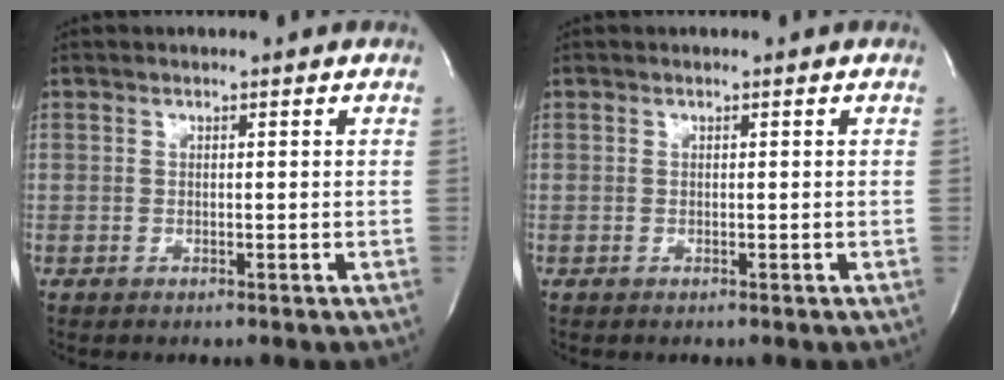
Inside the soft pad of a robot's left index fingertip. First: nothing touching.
{"total": 0.0}